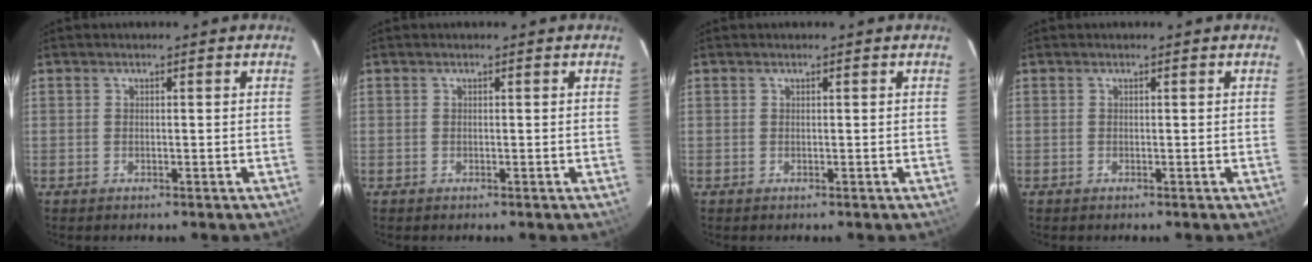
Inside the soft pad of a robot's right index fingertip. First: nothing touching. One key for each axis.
{"total": 0.0}
{"total": 0.0}
{"total": 0.0}